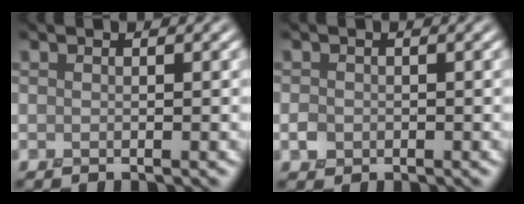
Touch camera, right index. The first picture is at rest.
{"total": 0.8, "force": [-0.3, 0.8, 0.1], "torque": [0.003, 0.000, -0.010]}